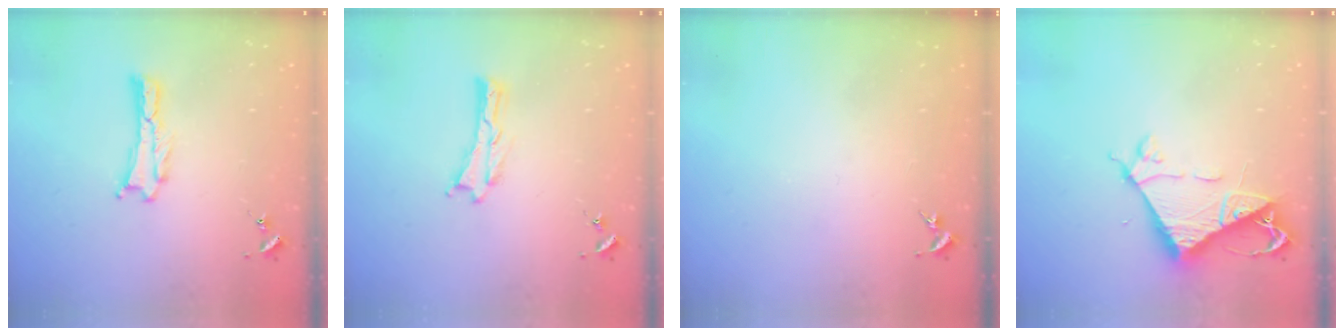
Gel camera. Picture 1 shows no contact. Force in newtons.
{"total": 0.0}
{"total": 0.0}
{"total": 7.5, "press": 7.5, "slide": 0.1}